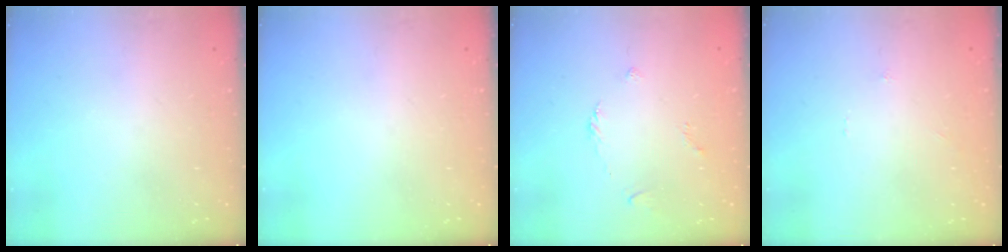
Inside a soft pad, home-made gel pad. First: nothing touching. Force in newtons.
{"total": 0.0}
{"total": 2.8, "press": 2.7, "slide": 0.7}
{"total": 0.0}